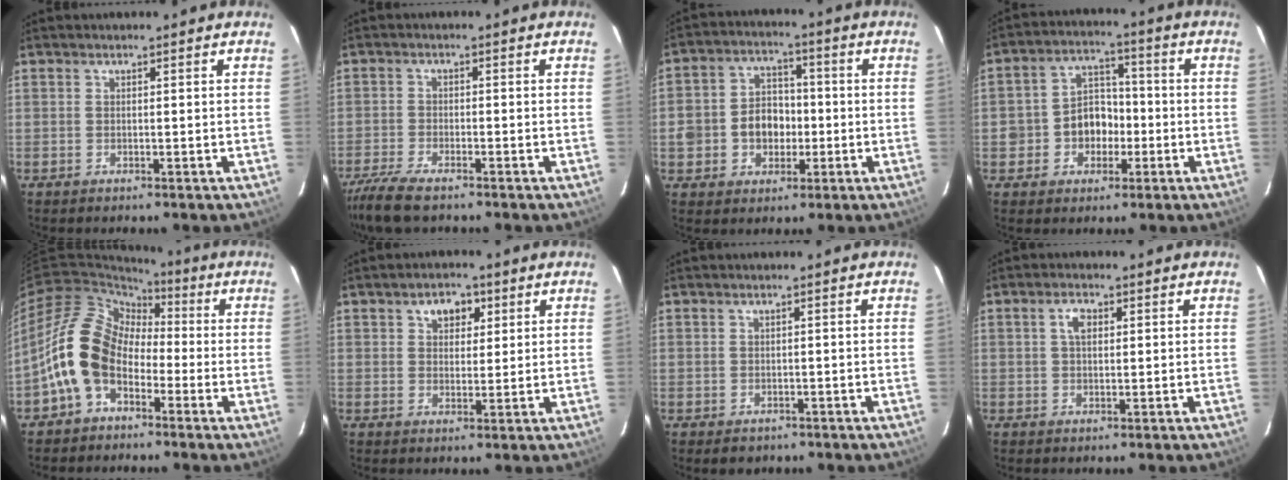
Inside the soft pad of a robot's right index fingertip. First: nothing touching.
{"total": 8.4, "force": [-6.8, 2.0, 4.5], "torque": [-0.125, -0.032, -0.130]}
{"total": 9.4, "force": [-1.7, 7.9, 4.7], "torque": [-0.111, 0.028, -0.023]}
{"total": 8.2, "force": [-2.3, 6.9, 3.6], "torque": [-0.076, 0.030, -0.031]}
{"total": 13.4, "force": [-4.4, 9.6, 8.1], "torque": [-0.167, 0.022, -0.094]}
{"total": 4.8, "force": [2.3, 3.3, 2.5], "torque": [-0.034, 0.012, 0.037]}
{"total": 1.8, "force": [-0.7, 1.6, 0.4], "torque": [-0.006, -0.002, -0.005]}
{"total": 2.8, "force": [0.8, 1.6, 2.2], "torque": [-0.041, 0.009, 0.015]}